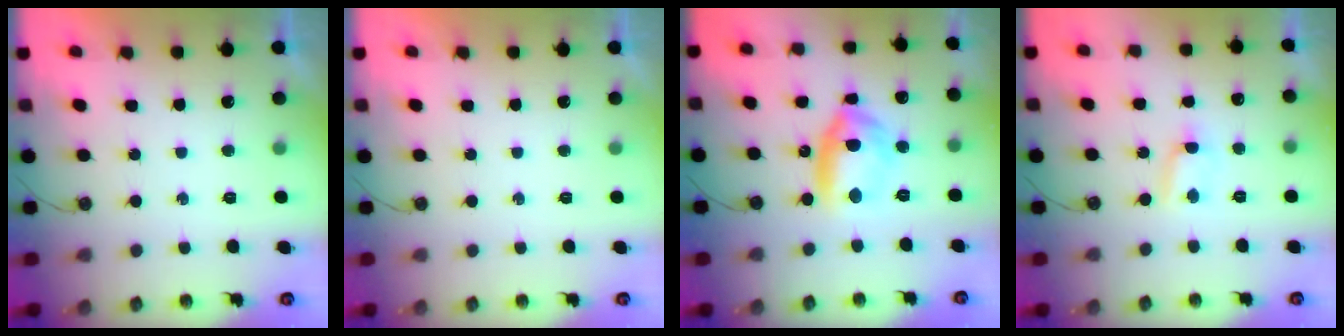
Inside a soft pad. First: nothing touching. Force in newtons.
{"total": 0.0}
{"total": 11.2, "press": 11.1, "slide": 1.4}
{"total": 3.3, "press": 3.3, "slide": 0.4}